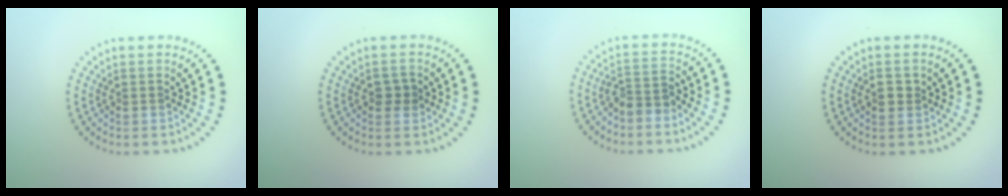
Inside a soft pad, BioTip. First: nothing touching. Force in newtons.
{"total": 1.5, "press": 1.5, "slide": 0.1}
{"total": 2.3, "press": 1.8, "slide": 1.5}
{"total": 1.4, "press": 1.4, "slide": 0.3}